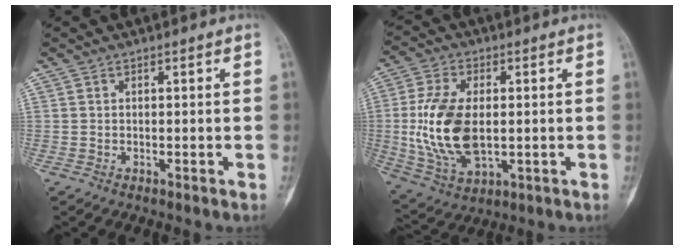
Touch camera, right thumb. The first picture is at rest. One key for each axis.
{"total": 15.9, "fx": -0.2, "fy": 8.9, "fz": 13.1, "tx": -0.268, "ty": -0.007, "tz": 0.007}